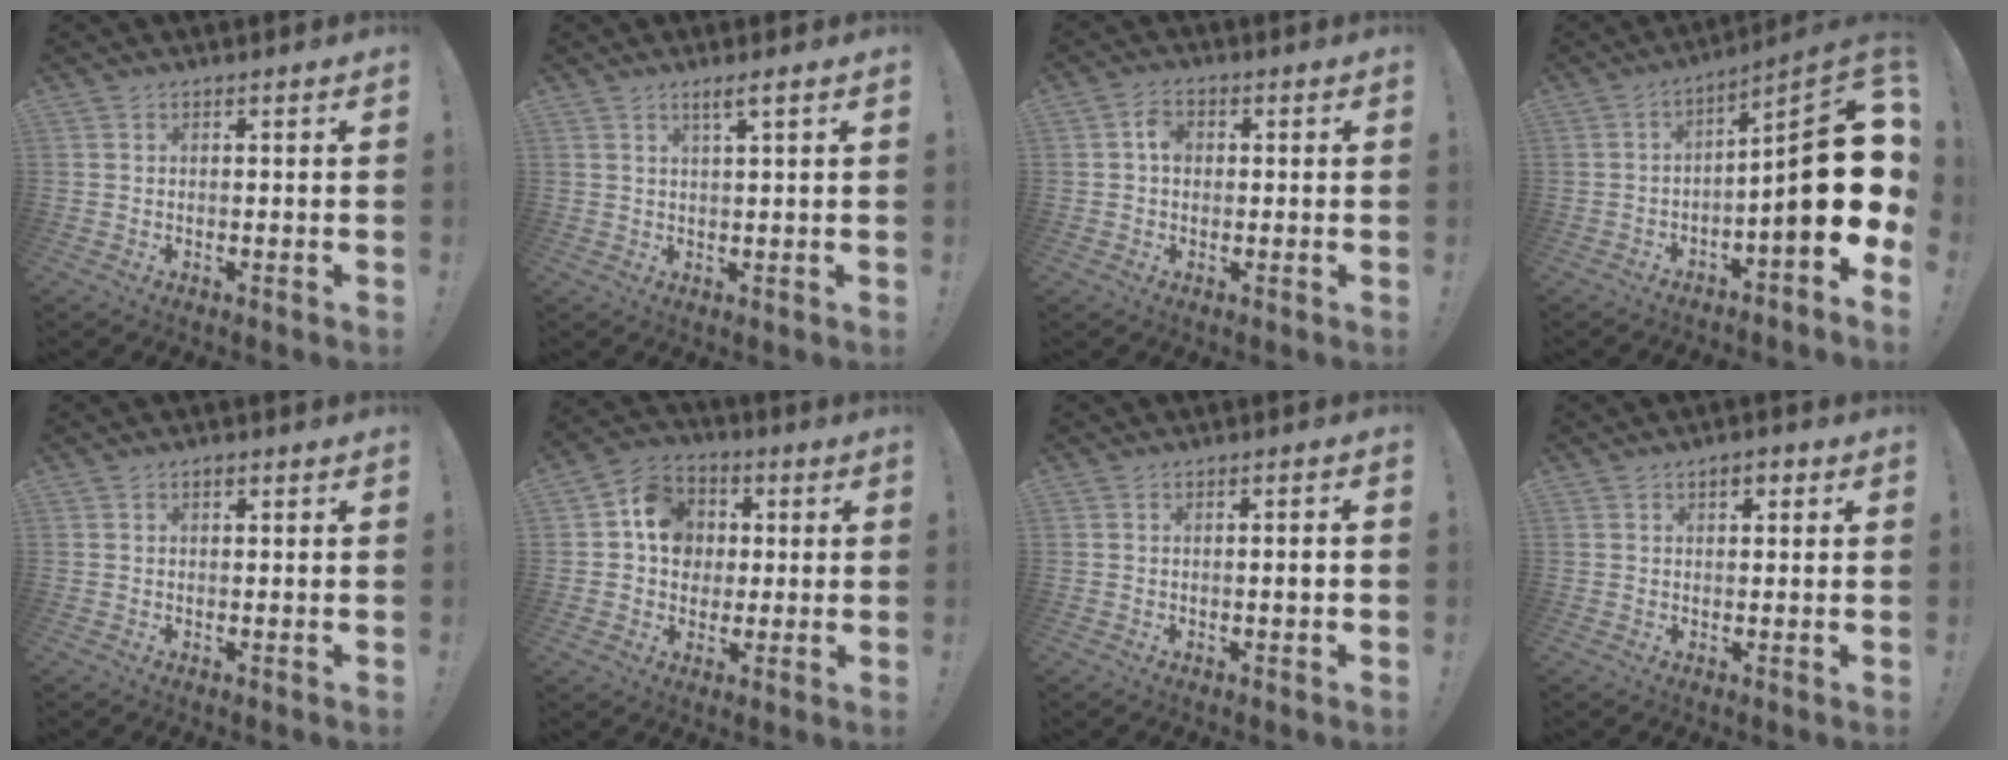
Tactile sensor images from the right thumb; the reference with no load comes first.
{"total": 2.9, "force": [1.7, -0.3, 2.4], "torque": [-0.047, -0.003, 0.026]}
{"total": 4.0, "force": [0.2, 3.0, 2.7], "torque": [-0.040, 0.008, 0.001]}
{"total": 18.2, "force": [-1.3, 3.9, 17.8], "torque": [-0.258, 0.007, -0.020]}
{"total": 0.8, "force": [0.4, 0.4, 0.5], "torque": [-0.010, 0.001, 0.008]}
{"total": 12.3, "force": [1.9, 10.9, 5.4], "torque": [-0.075, 0.010, 0.044]}
{"total": 2.1, "force": [-0.4, -0.1, 2.0], "torque": [-0.036, 0.002, -0.009]}
{"total": 2.3, "force": [0.9, 1.3, 1.6], "torque": [-0.018, -0.001, 0.012]}